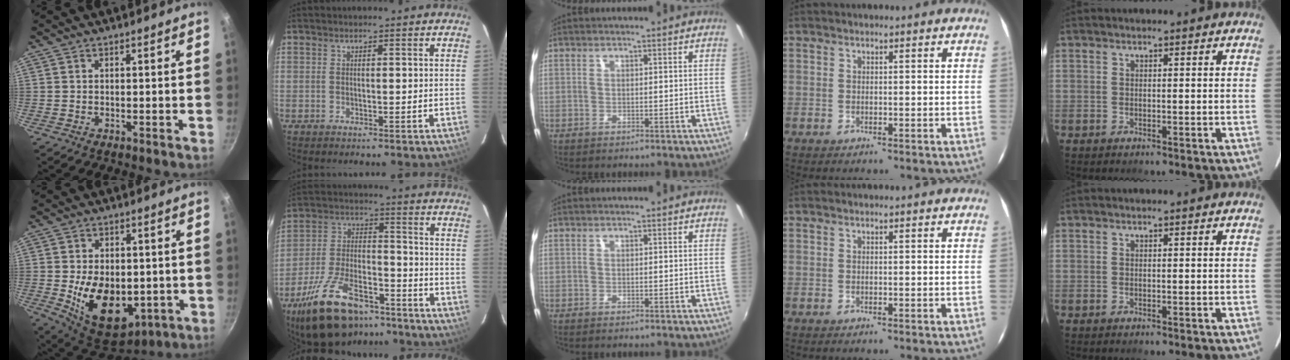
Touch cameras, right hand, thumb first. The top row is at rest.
{"thumb": {"total": 16.4, "force": [-2.6, 10.9, 12.0], "torque": [-0.159, -0.010, -0.020]}, "index": {"total": 21.2, "force": [-14.9, 9.4, 11.8], "torque": [-0.233, -0.006, -0.240]}}